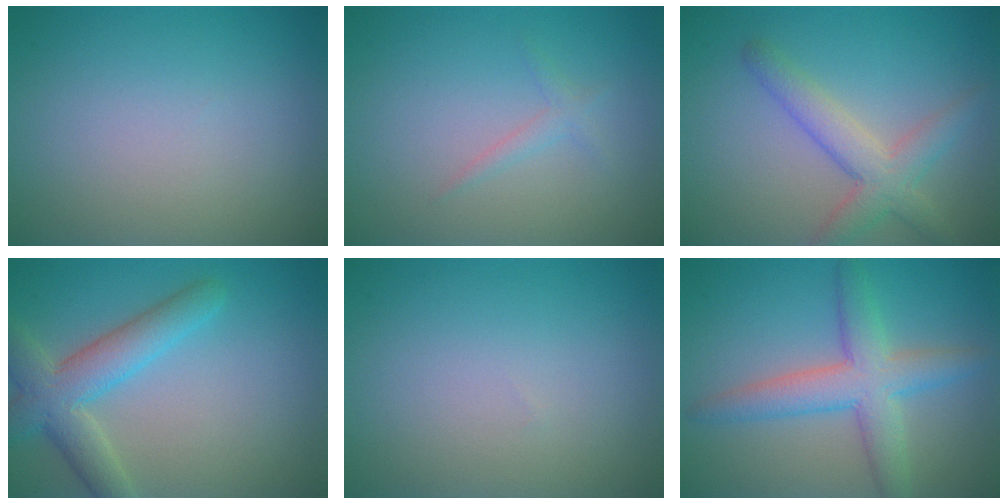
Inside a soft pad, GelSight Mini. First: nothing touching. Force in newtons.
{"total": 1.1, "press": 1.1, "slide": 0.0}
{"total": 4.0, "press": 4.0, "slide": 0.2}
{"total": 5.2, "press": 5.2, "slide": 0.3}
{"total": 0.0}
{"total": 5.1, "press": 5.1, "slide": 0.2}